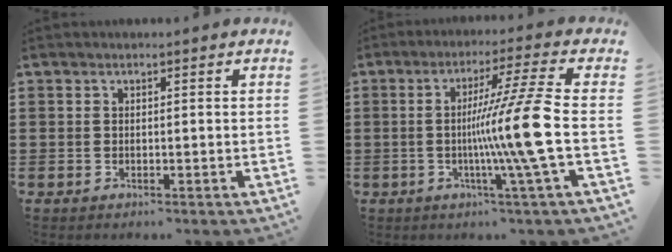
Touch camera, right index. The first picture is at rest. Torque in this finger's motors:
{"motor_torque": [1.89, -0.24, 0.39, 0.21]}